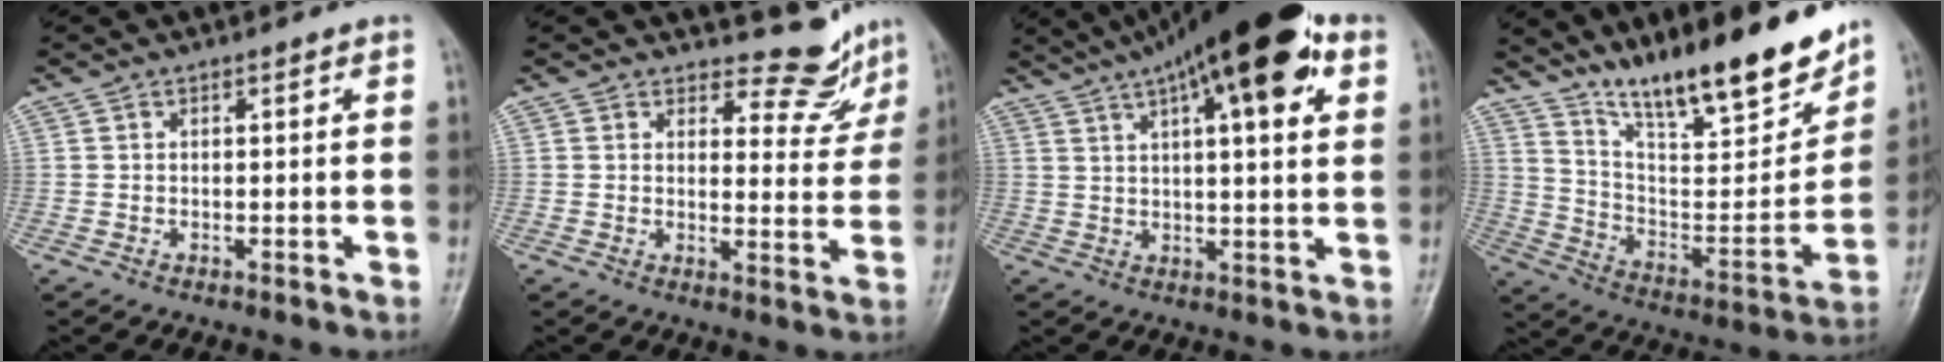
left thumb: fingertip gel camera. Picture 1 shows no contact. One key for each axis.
{"total": 7.5, "fx": 7.1, "fy": 2.5, "fz": 0.2, "tx": 0.026, "ty": -0.073, "tz": 0.082}
{"total": 20.3, "fx": 10.4, "fy": 6.1, "fz": 16.4, "tx": -0.242, "ty": 0.004, "tz": 0.155}
{"total": 21.6, "fx": 16.5, "fy": 4.5, "fz": 13.1, "tx": -0.174, "ty": -0.089, "tz": 0.282}